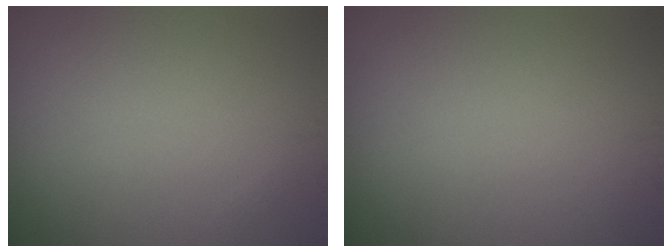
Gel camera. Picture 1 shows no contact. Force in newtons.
{"total": 0.0}